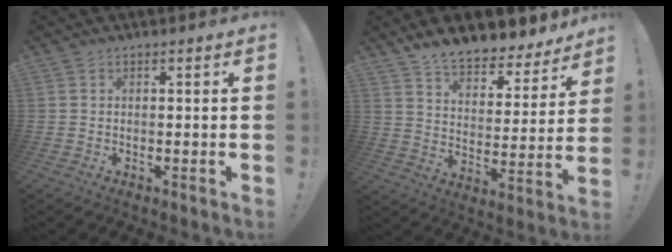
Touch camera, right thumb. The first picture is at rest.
{"total": 10.9, "force": [9.6, 3.6, 3.7], "torque": [-0.073, -0.078, 0.173]}